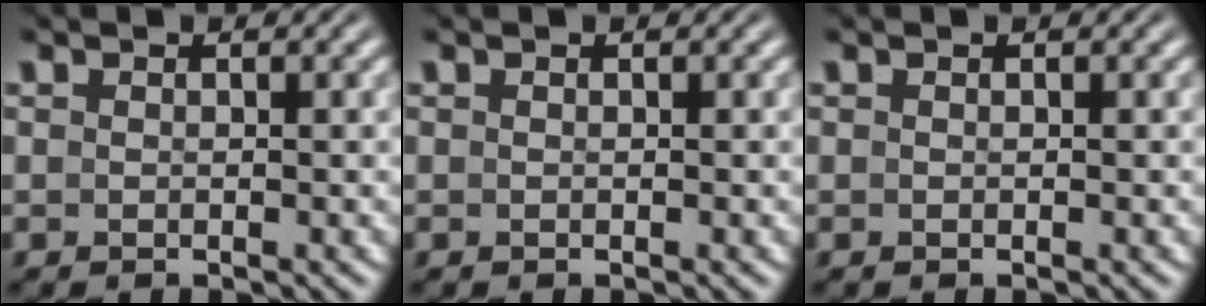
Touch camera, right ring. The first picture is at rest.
{"total": 0.0}
{"total": 0.0}